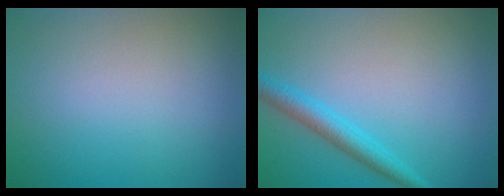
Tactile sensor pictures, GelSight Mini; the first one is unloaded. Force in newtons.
{"total": 2.8, "press": 2.8, "slide": 0.2}